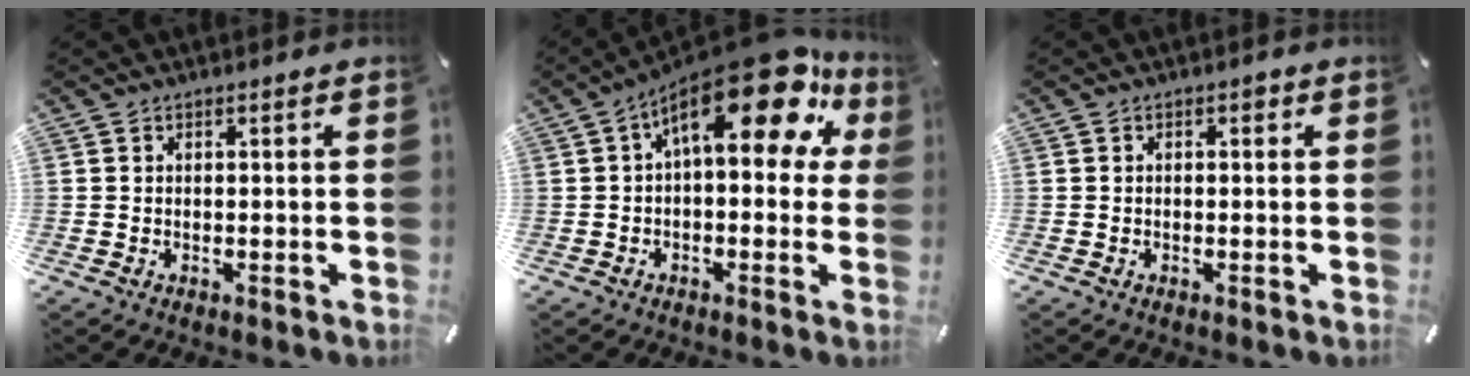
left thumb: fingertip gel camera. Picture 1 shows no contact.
{"total": 19.8, "force": [8.8, 8.1, 15.8], "torque": [-0.243, -0.059, 0.138]}
{"total": 1.1, "force": [0.0, 0.7, 0.8], "torque": [-0.016, 0.005, -0.001]}